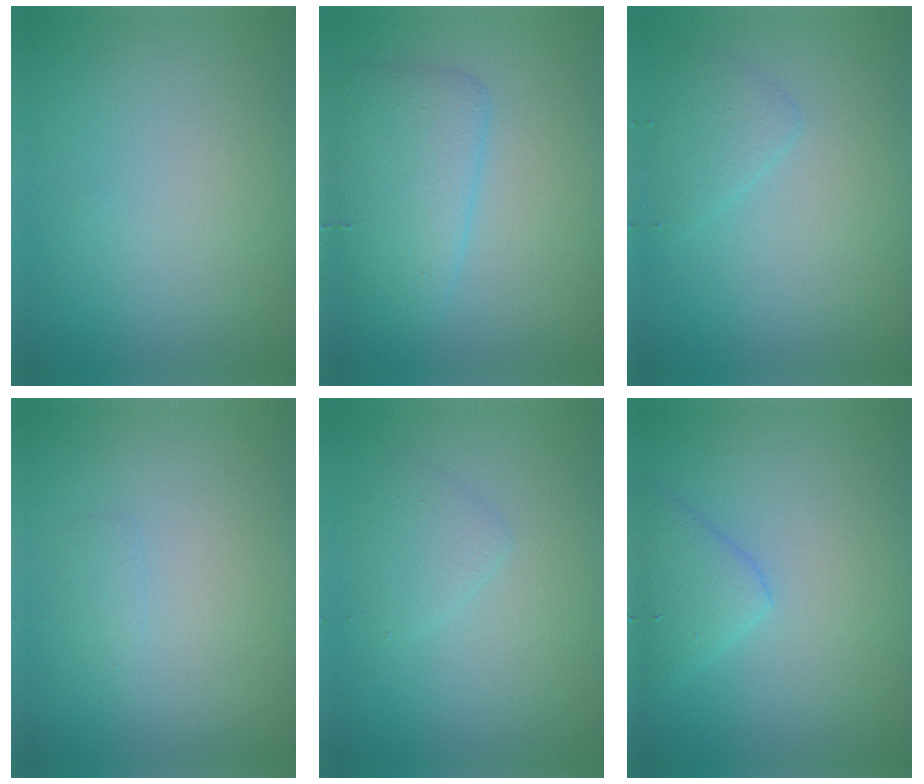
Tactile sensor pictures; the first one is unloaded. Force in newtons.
{"total": 4.3, "press": 4.3, "slide": 0.3}
{"total": 1.7, "press": 1.7, "slide": 0.0}
{"total": 0.7, "press": 0.7, "slide": 0.0}
{"total": 1.6, "press": 1.6, "slide": 0.1}
{"total": 2.8, "press": 2.8, "slide": 0.2}